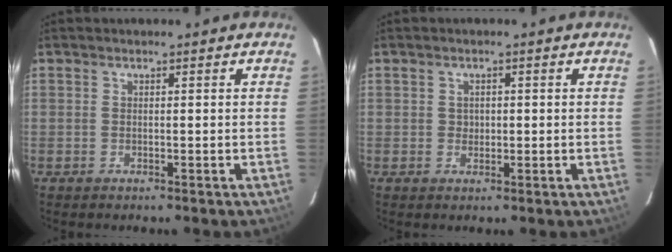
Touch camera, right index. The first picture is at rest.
{"total": 1.5, "force": [0.1, 1.4, 0.5], "torque": [-0.004, 0.004, 0.001]}